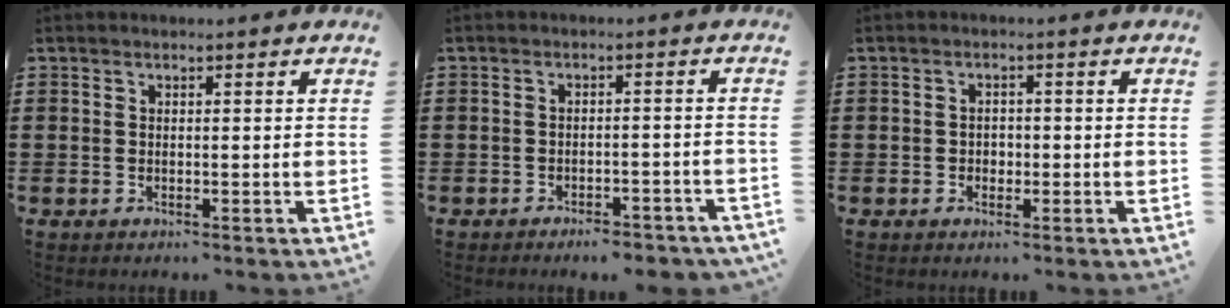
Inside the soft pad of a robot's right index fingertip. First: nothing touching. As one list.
[{"total": 2.8, "force": [-2.8, 0.1, 0.6], "torque": [-0.013, 0.000, -0.057]}, {"total": 1.4, "force": [-0.5, 1.1, 0.6], "torque": [-0.013, 0.003, -0.011]}]